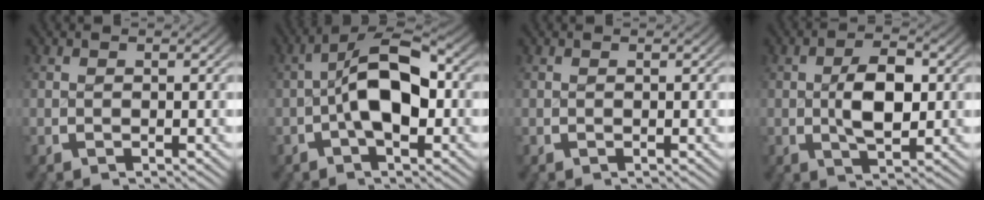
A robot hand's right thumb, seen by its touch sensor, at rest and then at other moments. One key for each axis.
{"total": 8.1, "fx": 0.0, "fy": 4.4, "fz": 6.9, "tx": -0.117, "ty": -0.010, "tz": 0.000}
{"total": 0.0}
{"total": 5.3, "fx": -0.1, "fy": 2.9, "fz": 4.4, "tx": -0.084, "ty": -0.009, "tz": 0.002}